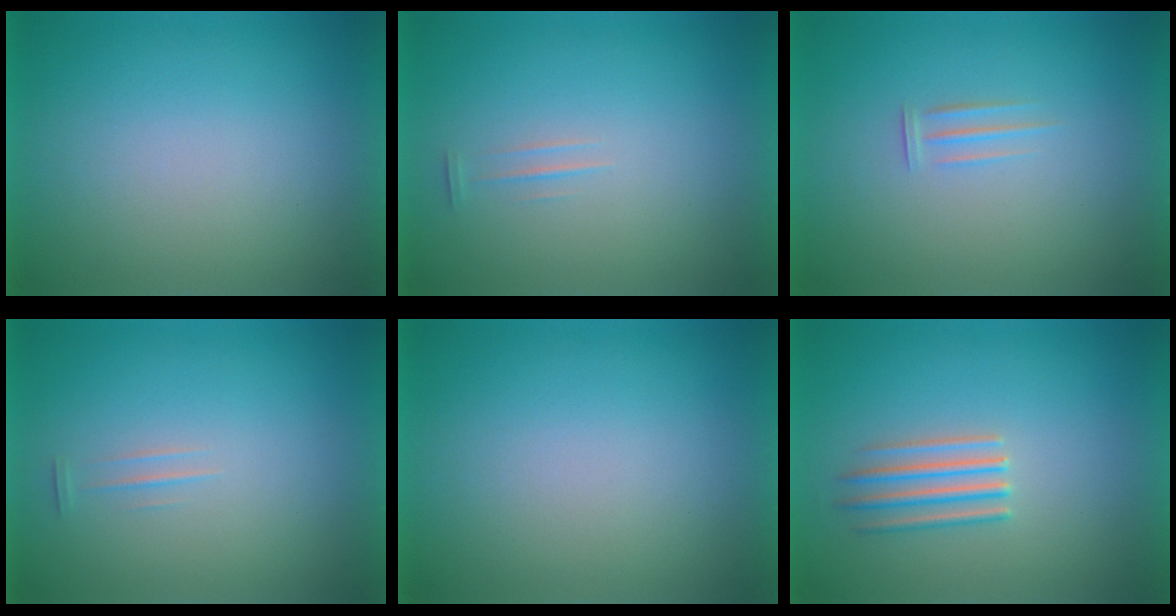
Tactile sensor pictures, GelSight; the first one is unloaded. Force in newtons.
{"total": 1.3}
{"total": 1.9}
{"total": 1.2}
{"total": 0.0}
{"total": 2.7}